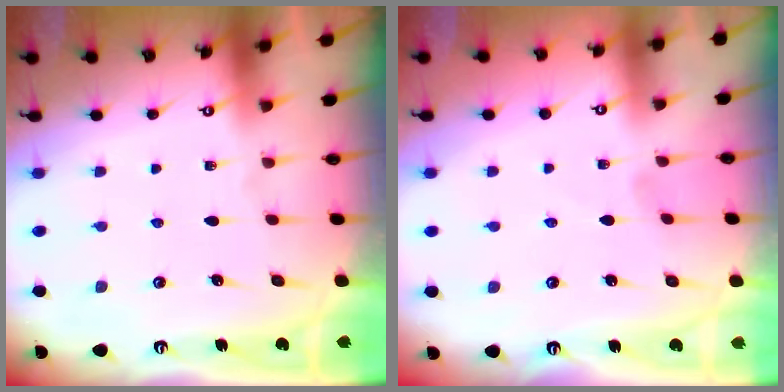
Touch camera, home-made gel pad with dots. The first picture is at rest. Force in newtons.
{"total": 0.8, "press": 0.8, "slide": 0.1}